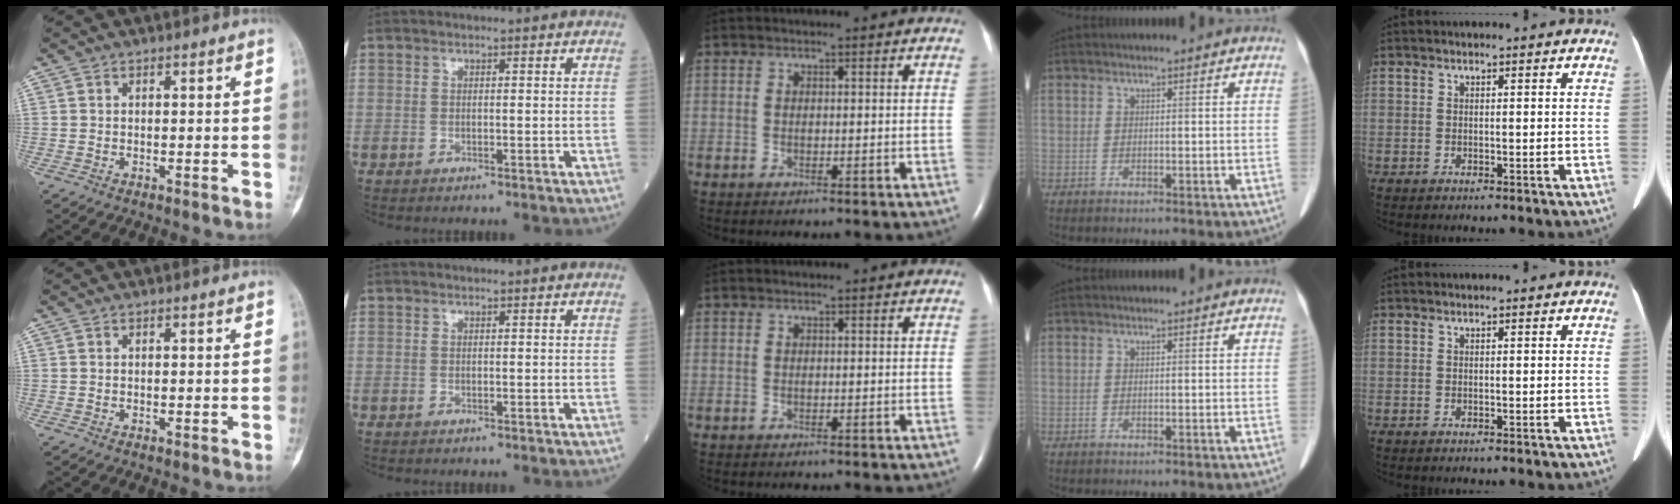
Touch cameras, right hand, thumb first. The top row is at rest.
{}